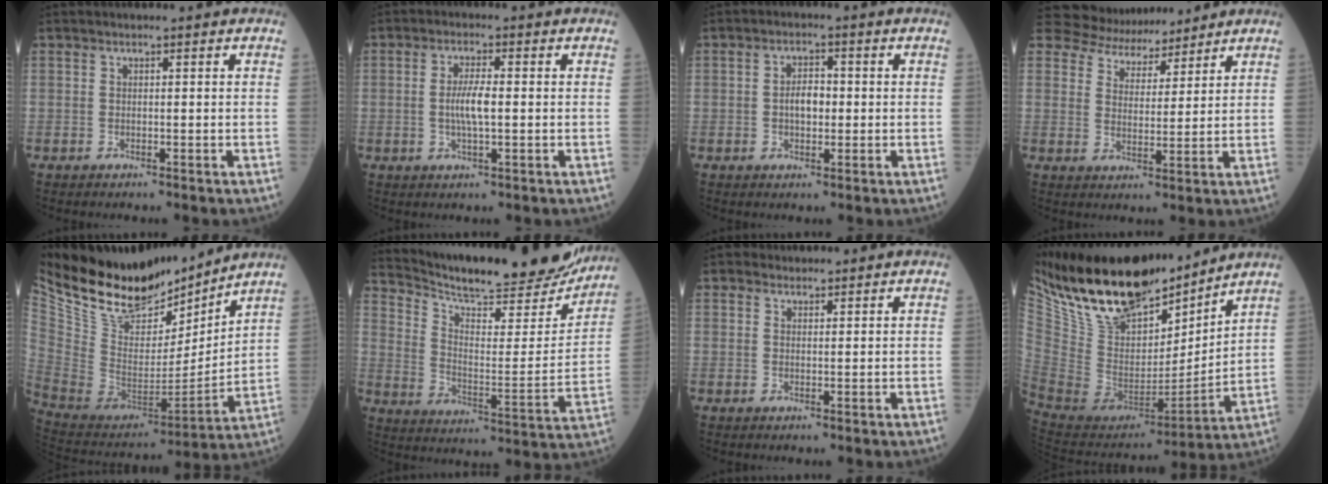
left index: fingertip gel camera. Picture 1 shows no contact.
{"total": 4.3, "force": [-0.3, 0.8, 4.2], "torque": [-0.089, -0.002, -0.007]}
{"total": 3.6, "force": [-0.3, 2.0, 3.0], "torque": [-0.056, 0.008, -0.006]}
{"total": 9.2, "force": [8.6, 3.2, 0.7], "torque": [-0.012, 0.019, 0.134]}
{"total": 23.9, "force": [20.0, 8.8, 9.7], "torque": [-0.207, -0.014, 0.350]}
{"total": 24.9, "force": [23.1, 3.8, 8.5], "torque": [-0.137, -0.058, 0.316]}
{"total": 1.3, "force": [1.0, 0.9, -0.1], "torque": [0.004, 0.004, 0.012]}
{"total": 21.2, "force": [17.2, 7.1, 10.1], "torque": [-0.181, -0.004, 0.318]}